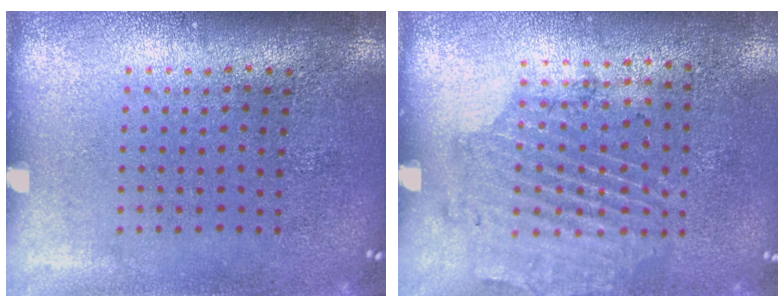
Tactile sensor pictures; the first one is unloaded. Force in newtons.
{"total": 1.7, "press": 1.2, "slide": 1.2}